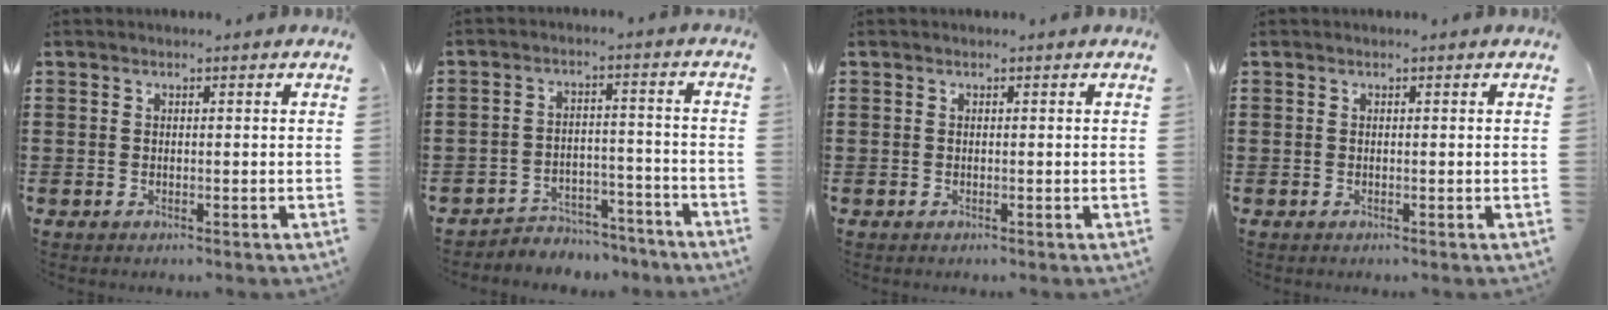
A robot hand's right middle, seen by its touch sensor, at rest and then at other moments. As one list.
[{"total": 4.4, "force": [-4.3, 1.1, 0.1], "torque": [-0.006, 0.010, -0.092]}, {"total": 0.0}, {"total": 0.0}]